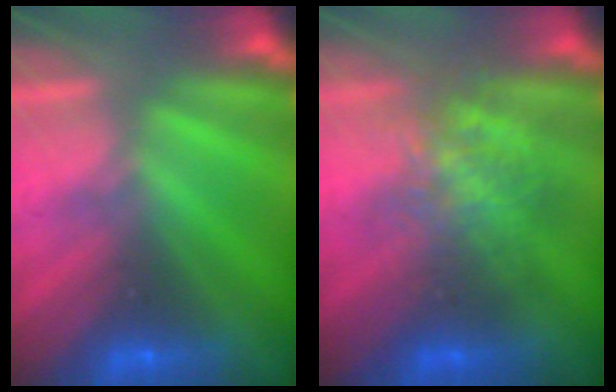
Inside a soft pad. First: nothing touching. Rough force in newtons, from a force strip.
{"total": 2.3}